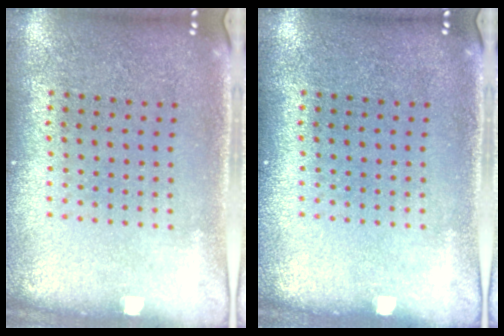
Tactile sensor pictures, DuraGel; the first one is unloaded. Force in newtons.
{"total": 0.0}